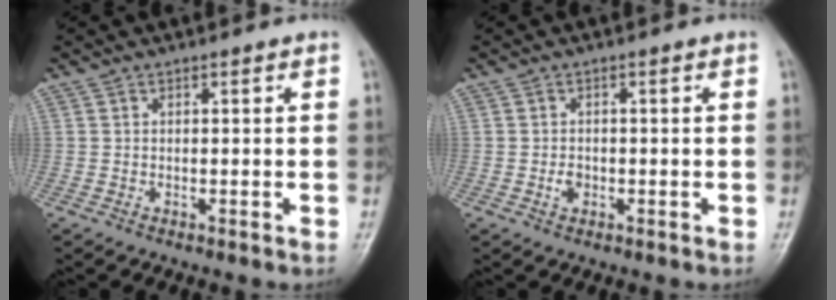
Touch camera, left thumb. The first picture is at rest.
{"total": 2.3, "force": [-0.7, 1.8, 1.3], "torque": [-0.016, 0.003, -0.014]}